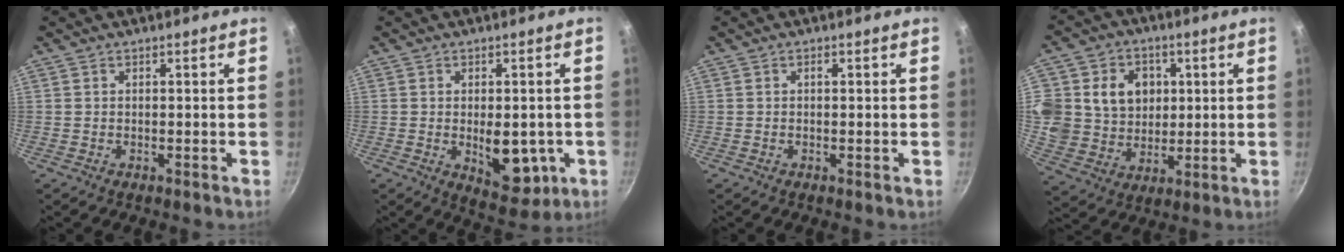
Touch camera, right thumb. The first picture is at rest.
{"total": 10.2, "force": [-1.7, 5.6, 8.3], "torque": [-0.084, -0.013, -0.010]}
{"total": 0.7, "force": [0.1, 0.2, 0.6], "torque": [-0.013, 0.002, 0.001]}
{"total": 16.9, "force": [3.1, 14.9, 7.3], "torque": [-0.135, 0.000, 0.058]}